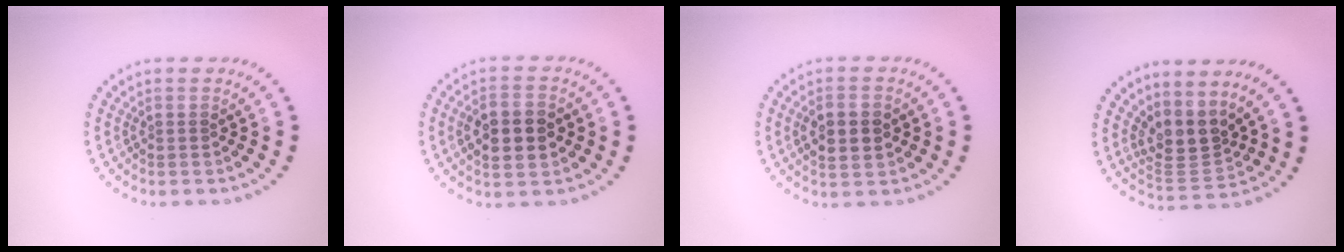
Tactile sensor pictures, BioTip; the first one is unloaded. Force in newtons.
{"total": 4.7, "press": 4.7, "slide": 0.2}
{"total": 3.9, "press": 3.9, "slide": 0.2}
{"total": 3.6, "press": 2.7, "slide": 2.4}